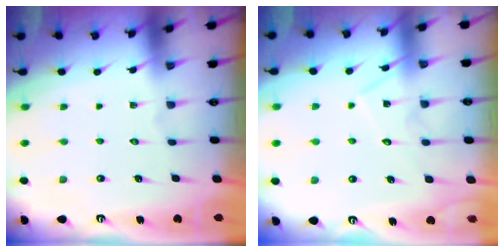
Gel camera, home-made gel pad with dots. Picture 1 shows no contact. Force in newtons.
{"total": 10.2, "press": 10.2, "slide": 0.7}